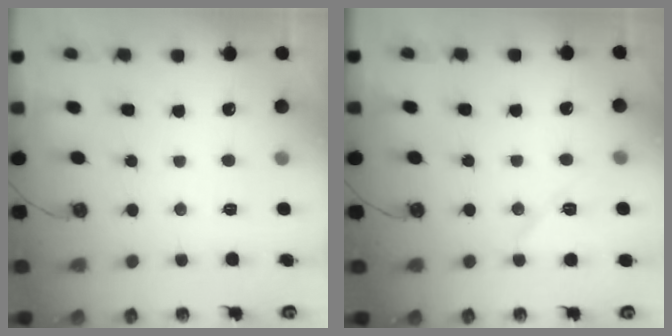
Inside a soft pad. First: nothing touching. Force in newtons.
{"total": 8.6, "press": 8.0, "slide": 3.2}